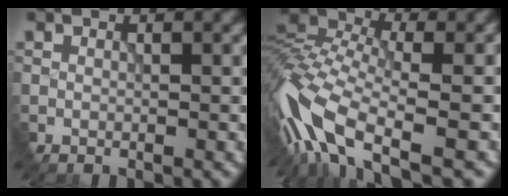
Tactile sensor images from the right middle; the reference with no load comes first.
{"total": 9.9, "force": [-4.8, 3.6, 7.9], "torque": [-0.162, 0.000, -0.099]}